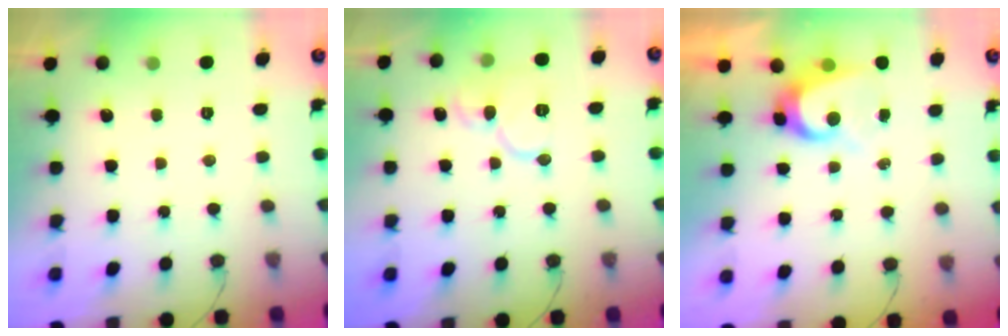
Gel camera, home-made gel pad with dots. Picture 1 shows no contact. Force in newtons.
{"total": 11.1, "press": 11.0, "slide": 1.5}
{"total": 6.3, "press": 6.3, "slide": 0.5}